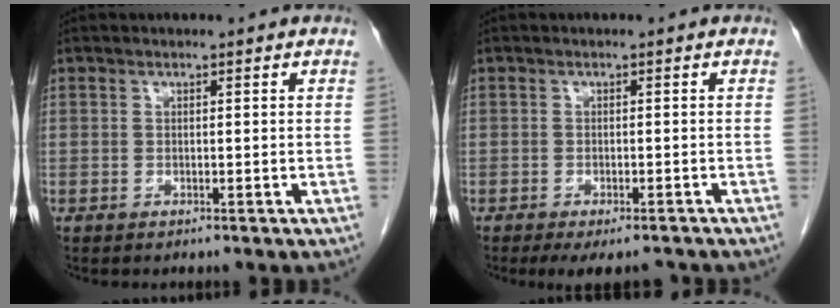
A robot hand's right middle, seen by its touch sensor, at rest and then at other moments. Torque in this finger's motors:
{"motor_torque": [0.58, -0.51, 0.11, 0.06]}